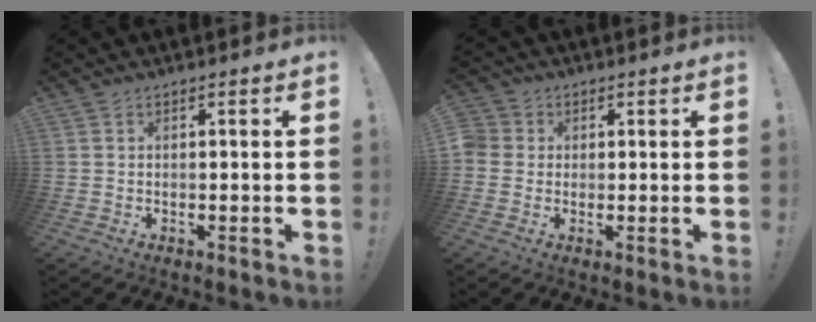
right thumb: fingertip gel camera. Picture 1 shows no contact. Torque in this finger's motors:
{"motor_torque": [-0.01, -0.29, -0.20, 0.39, 0.00]}